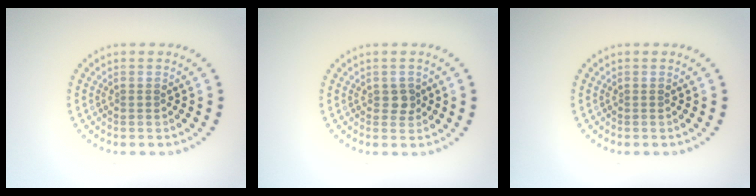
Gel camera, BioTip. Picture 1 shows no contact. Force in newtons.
{"total": 1.2, "press": 1.2, "slide": 0.3}
{"total": 0.0}